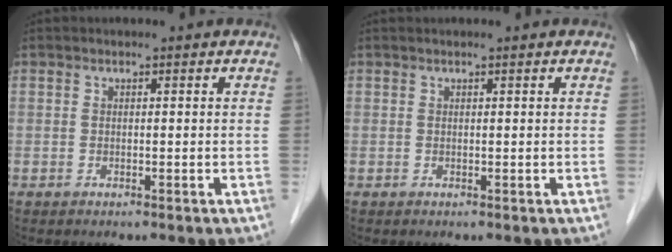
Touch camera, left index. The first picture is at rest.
{"total": 1.4, "force": [1.3, -0.1, 0.5], "torque": [-0.009, 0.018, 0.021]}